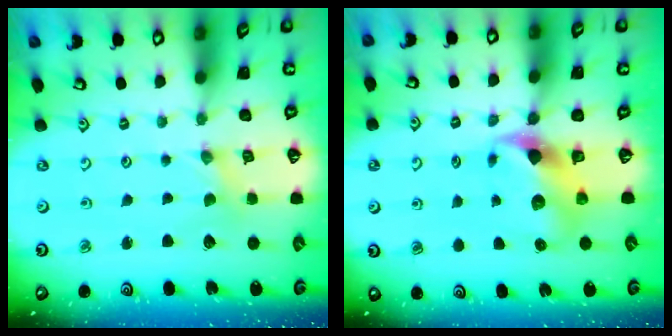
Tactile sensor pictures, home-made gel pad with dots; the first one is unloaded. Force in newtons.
{"total": 8.4, "press": 8.2, "slide": 1.6}